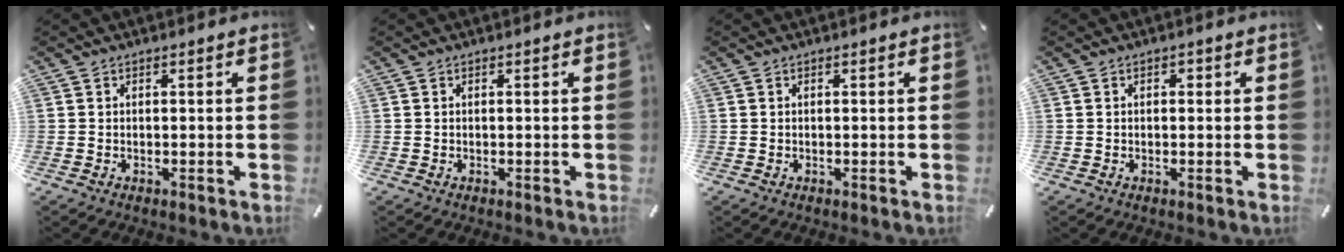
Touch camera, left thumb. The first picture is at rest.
{"total": 0.0}
{"total": 0.0}
{"total": 1.0, "force": [0.1, 0.7, 0.6], "torque": [-0.013, 0.006, 0.000]}